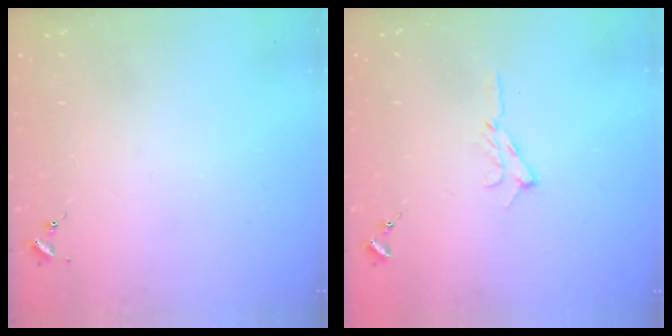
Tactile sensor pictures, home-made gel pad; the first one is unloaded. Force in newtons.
{"total": 6.5, "press": 6.5, "slide": 0.8}